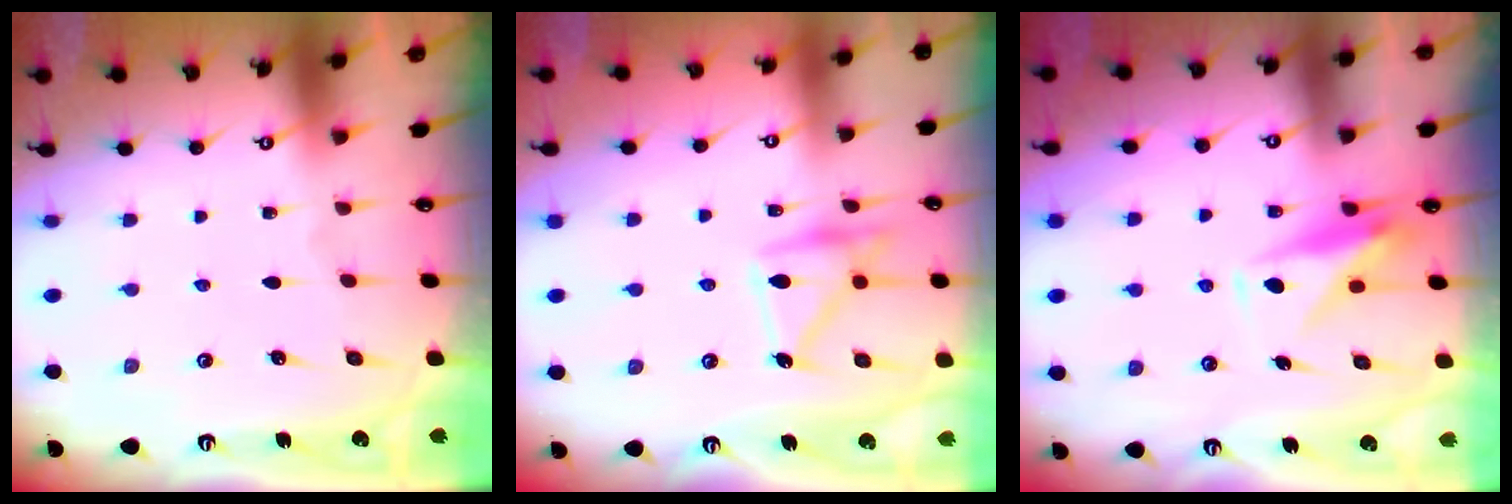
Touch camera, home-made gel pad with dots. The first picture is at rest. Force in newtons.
{"total": 16.4, "press": 16.4, "slide": 0.8}
{"total": 9.6, "press": 9.6, "slide": 0.1}